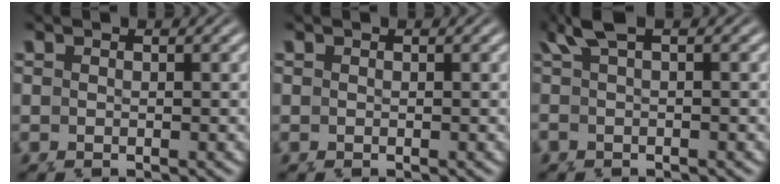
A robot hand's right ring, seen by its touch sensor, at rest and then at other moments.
{"total": 0.0}
{"total": 2.6, "force": [1.3, -0.1, 2.2], "torque": [-0.047, 0.008, 0.023]}